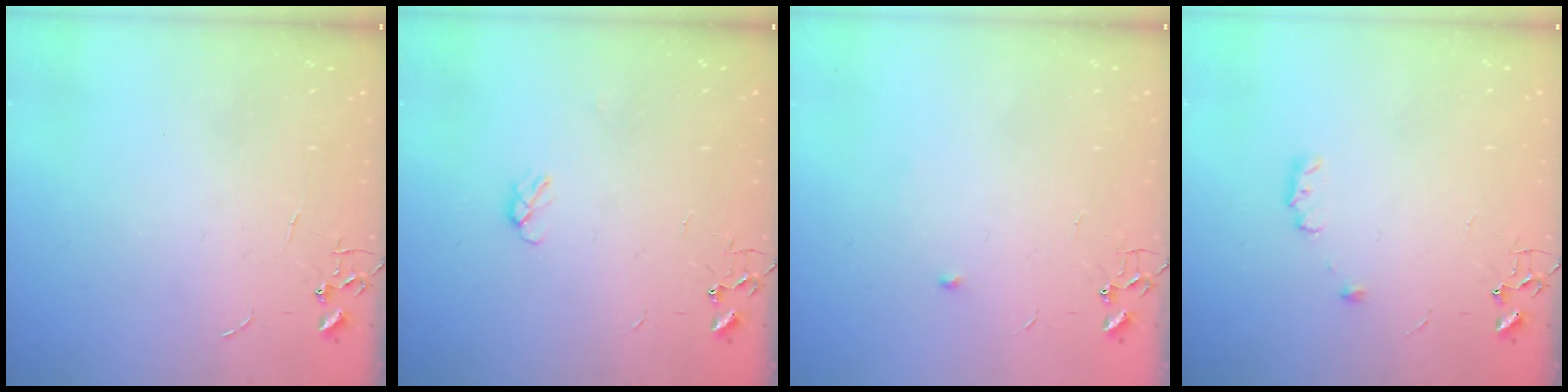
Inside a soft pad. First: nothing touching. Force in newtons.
{"total": 3.8, "press": 3.8, "slide": 0.5}
{"total": 3.8, "press": 3.7, "slide": 0.9}
{"total": 6.1, "press": 5.9, "slide": 1.6}